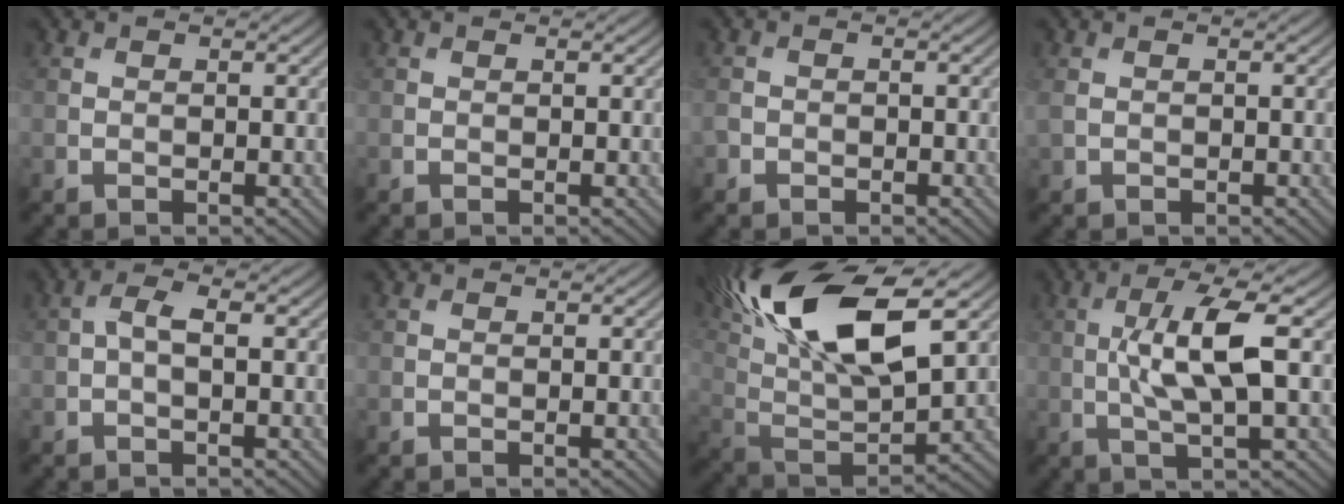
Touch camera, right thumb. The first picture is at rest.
{"total": 0.0}
{"total": 1.5, "force": [-0.8, 1.2, 0.4], "torque": [-0.008, -0.004, -0.021]}
{"total": 1.9, "force": [-0.2, 1.4, 1.3], "torque": [-0.039, -0.003, -0.002]}
{"total": 2.3, "force": [-0.1, 0.8, 2.2], "torque": [-0.047, 0.007, -0.007]}
{"total": 0.0}
{"total": 18.2, "force": [8.6, 7.1, 14.4], "torque": [-0.327, 0.021, 0.162]}
{"total": 8.2, "force": [0.6, 1.9, 8.0], "torque": [-0.150, 0.012, 0.008]}